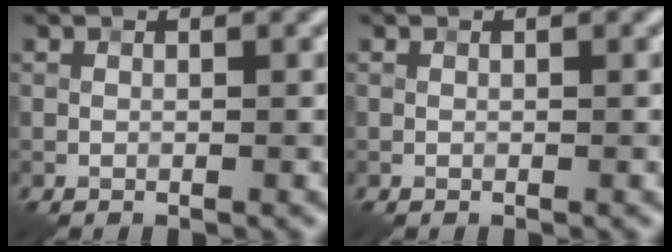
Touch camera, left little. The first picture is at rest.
{"total": 0.0}